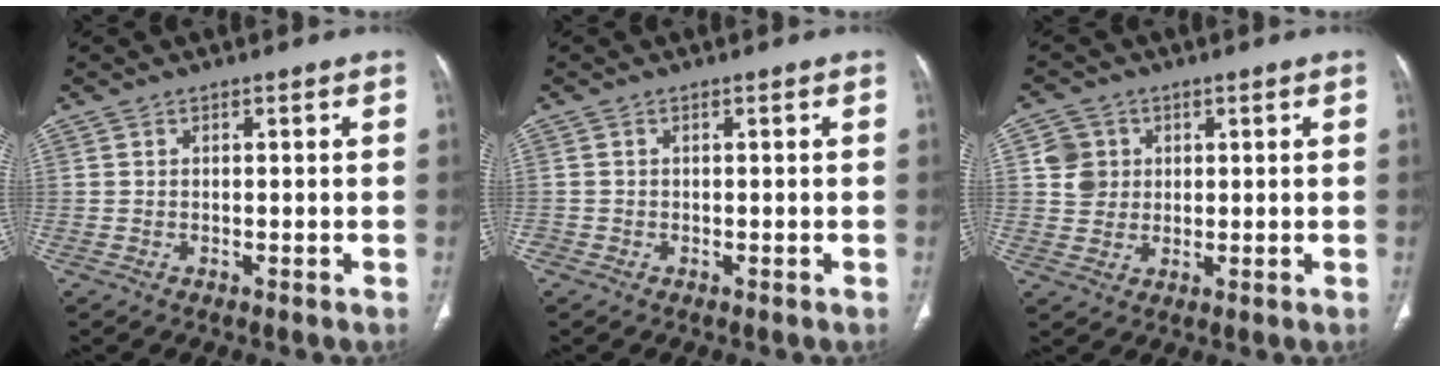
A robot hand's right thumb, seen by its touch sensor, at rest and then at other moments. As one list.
[{"total": 0.7, "force": [-0.4, 0.6, 0.0], "torque": [-0.002, 0.003, -0.010]}, {"total": 5.1, "force": [1.2, 4.8, 1.3], "torque": [0.000, 0.000, 0.021]}]